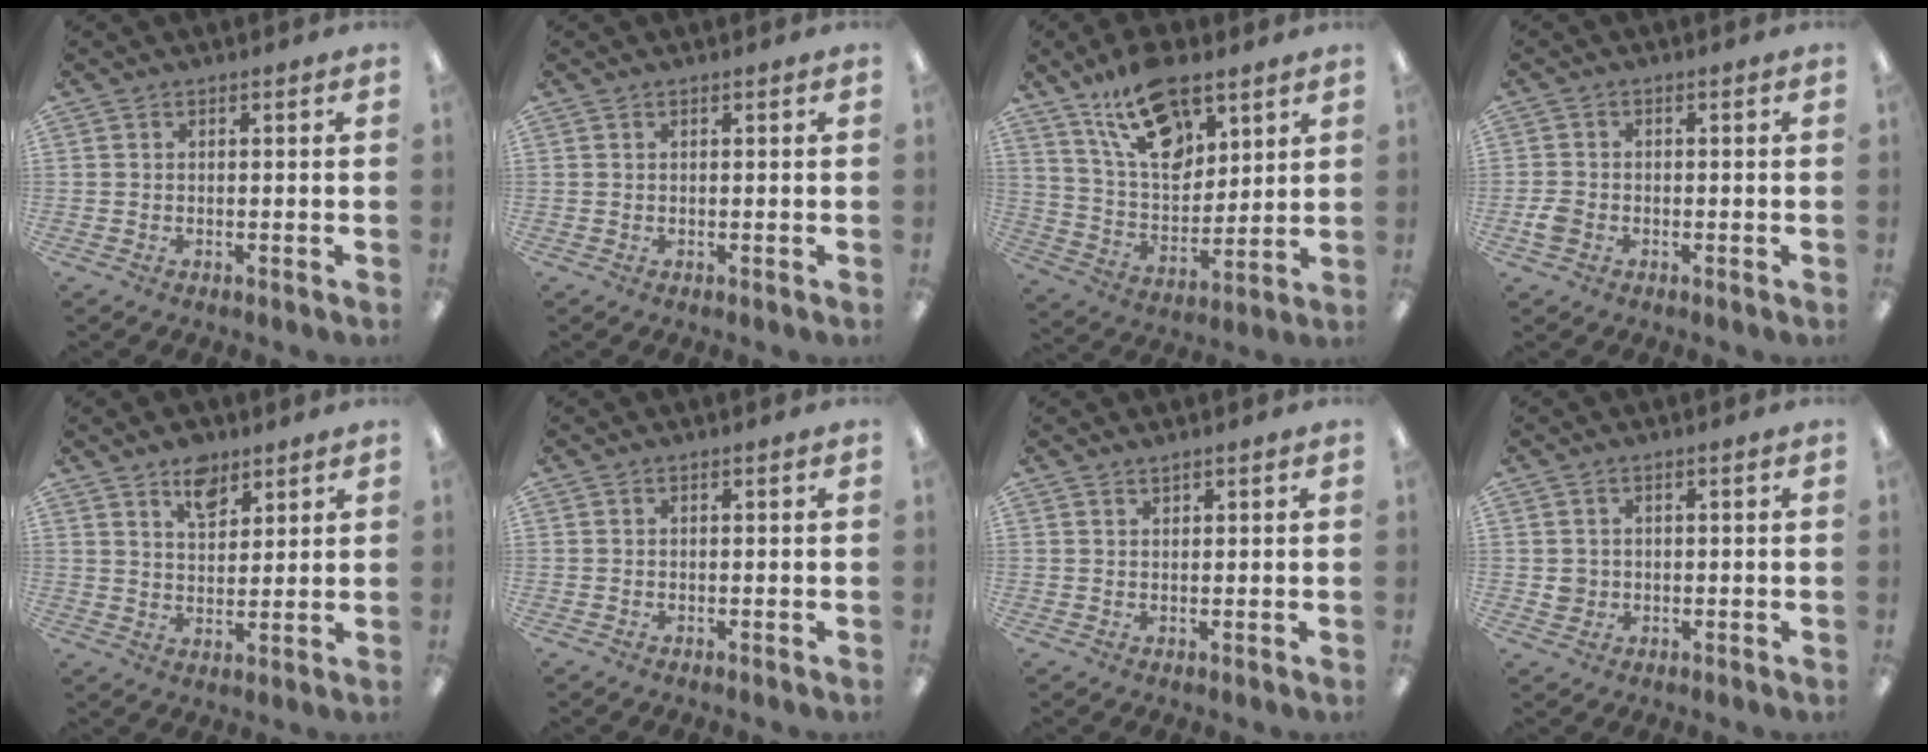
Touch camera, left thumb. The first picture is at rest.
{"total": 0.0}
{"total": 17.5, "force": [11.3, 8.7, 10.1], "torque": [-0.174, -0.051, 0.202]}
{"total": 3.0, "force": [-1.0, 2.3, 1.7], "torque": [-0.033, 0.005, -0.020]}
{"total": 7.4, "force": [5.3, 4.1, 3.2], "torque": [-0.039, -0.026, 0.093]}
{"total": 0.0}
{"total": 1.1, "force": [1.1, 0.3, 0.2], "torque": [-0.005, -0.002, 0.021]}
{"total": 2.6, "force": [0.3, 2.5, 0.6], "torque": [-0.005, 0.001, 0.004]}